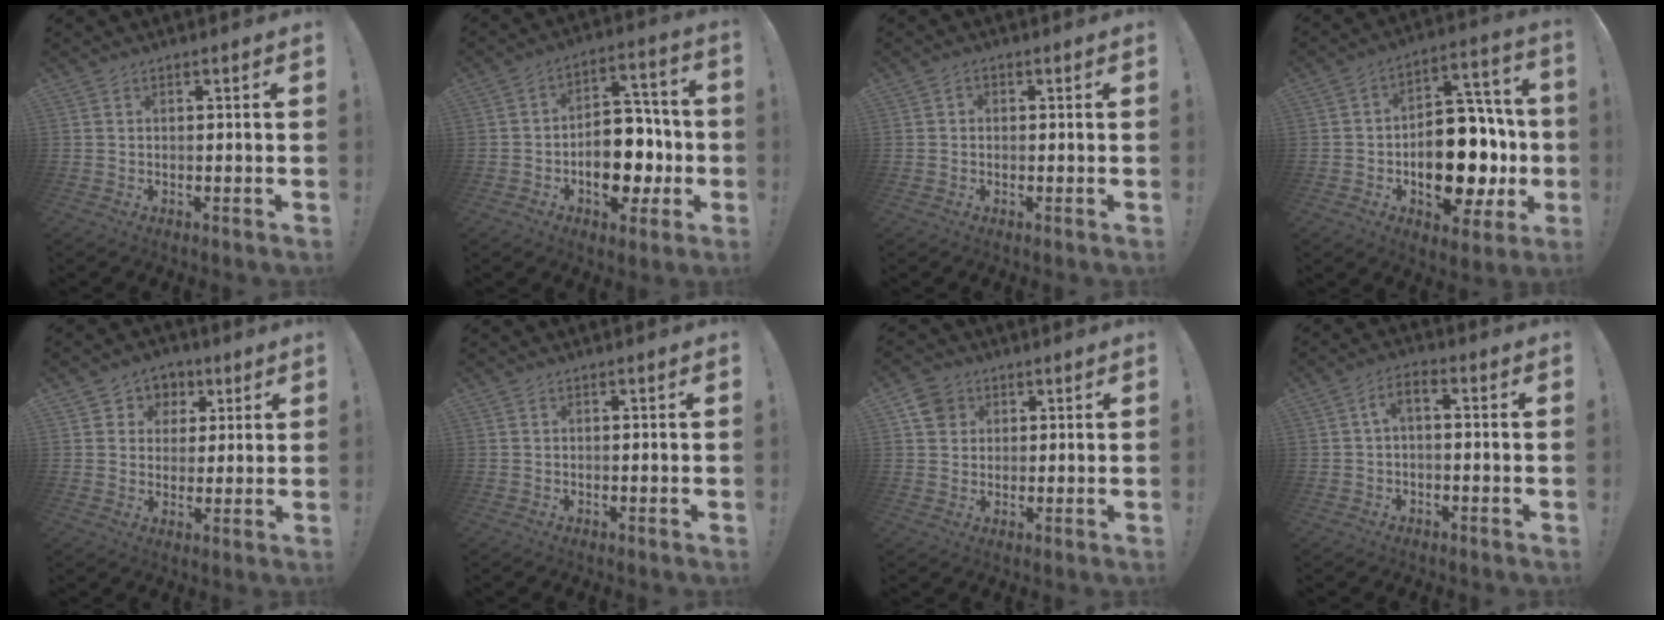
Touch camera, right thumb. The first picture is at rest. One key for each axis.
{"total": 15.1, "fx": -4.6, "fy": 10.3, "fz": 10.1, "tx": -0.132, "ty": 0.034, "tz": -0.067}
{"total": 1.2, "fx": -0.5, "fy": 0.9, "fz": 0.6, "tx": -0.011, "ty": 0.005, "tz": -0.008}
{"total": 20.9, "fx": -5.3, "fy": 12.6, "fz": 15.8, "tx": -0.212, "ty": 0.039, "tz": -0.068}
{"total": 6.4, "fx": 1.6, "fy": 6.1, "fz": 1.0, "tx": -0.010, "ty": -0.010, "tz": 0.034}
{"total": 0.0}
{"total": 6.0, "fx": 2.6, "fy": 5.1, "fz": 1.6, "tx": -0.028, "ty": -0.006, "tz": 0.053}
{"total": 4.0, "fx": -0.3, "fy": 1.7, "fz": 3.6, "tx": -0.074, "ty": 0.002, "tz": -0.008}